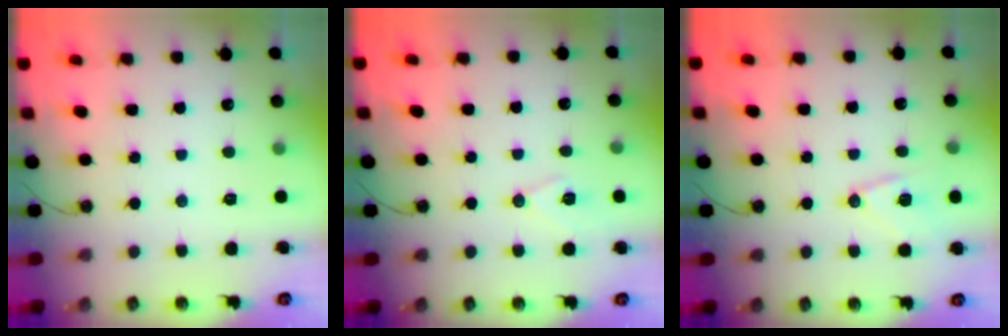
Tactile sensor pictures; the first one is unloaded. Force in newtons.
{"total": 7.1, "press": 6.1, "slide": 3.7}
{"total": 10.8, "press": 10.8, "slide": 0.8}